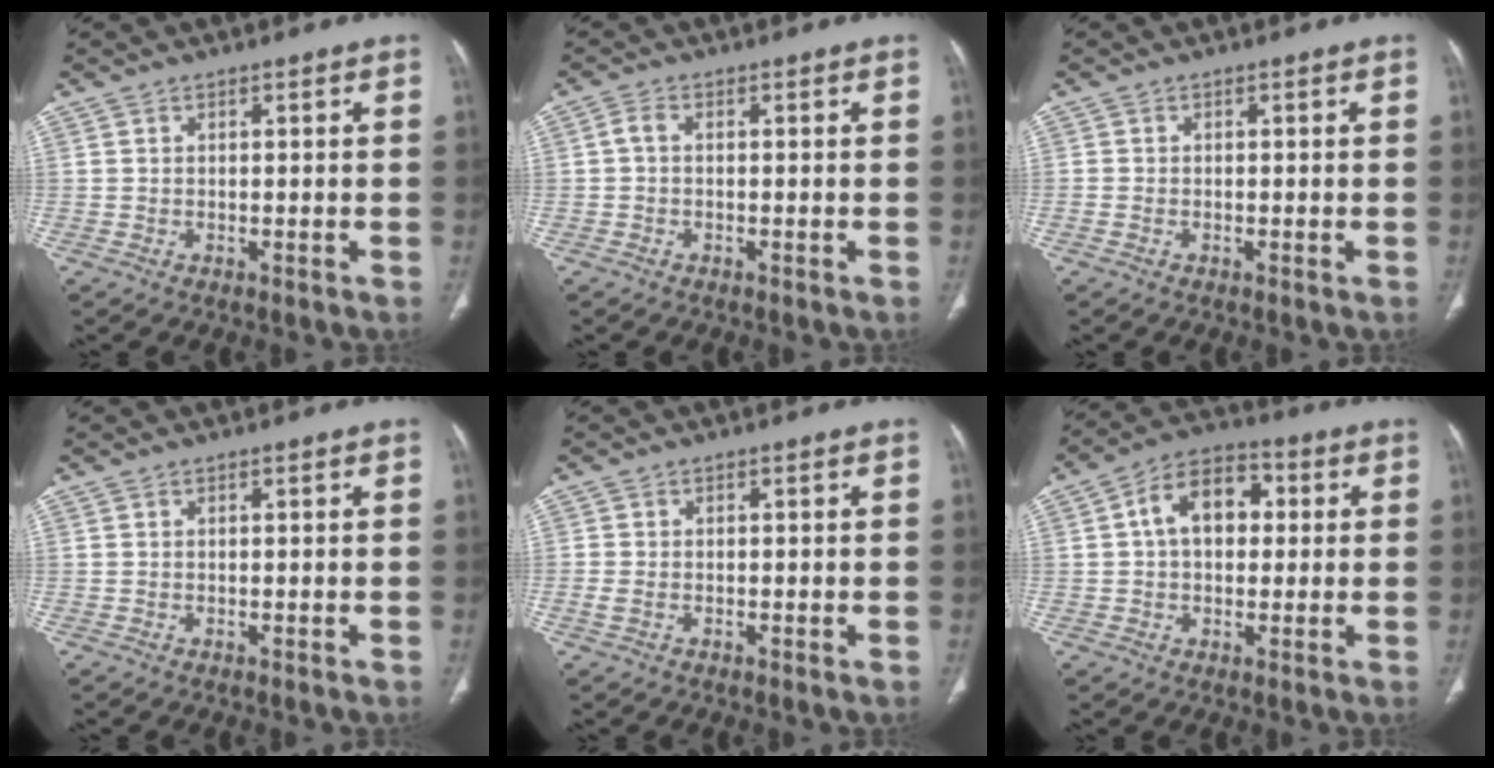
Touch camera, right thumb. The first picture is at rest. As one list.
[{"total": 1.9, "force": [-0.3, 1.2, 1.5], "torque": [-0.027, 0.003, -0.010]}, {"total": 0.7, "force": [-0.3, 0.4, 0.4], "torque": [-0.010, -0.001, -0.007]}, {"total": 0.0}, {"total": 1.6, "force": [-0.5, 1.1, 1.1], "torque": [-0.031, -0.001, -0.011]}, {"total": 11.1, "force": [1.7, 7.6, 8.0], "torque": [-0.109, 0.024, 0.019]}]